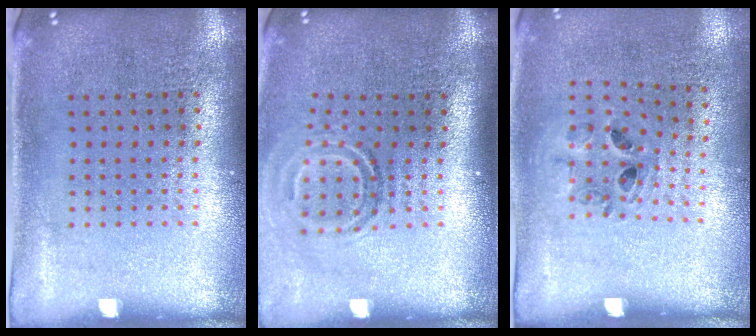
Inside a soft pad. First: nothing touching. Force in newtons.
{"total": 1.8, "press": 1.1, "slide": 1.4}
{"total": 0.9, "press": 0.7, "slide": 0.4}